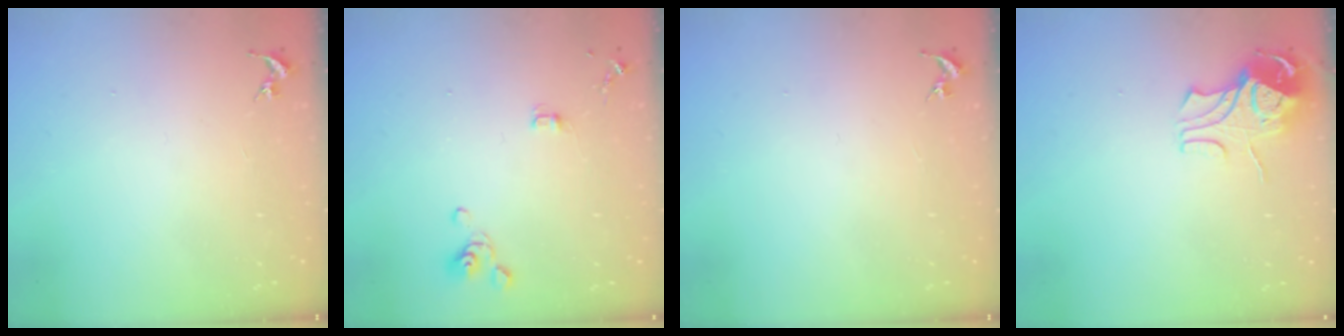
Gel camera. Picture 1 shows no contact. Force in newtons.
{"total": 4.7, "press": 4.2, "slide": 2.2}
{"total": 0.0}
{"total": 9.0, "press": 8.9, "slide": 1.0}